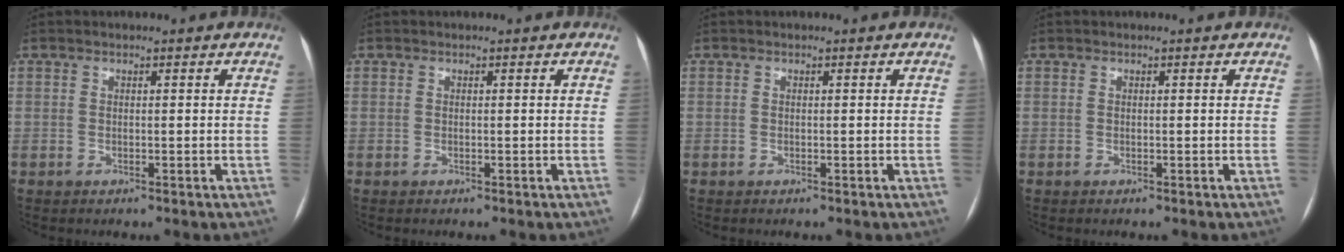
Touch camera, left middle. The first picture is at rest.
{"total": 0.0}
{"total": 0.0}
{"total": 0.0}